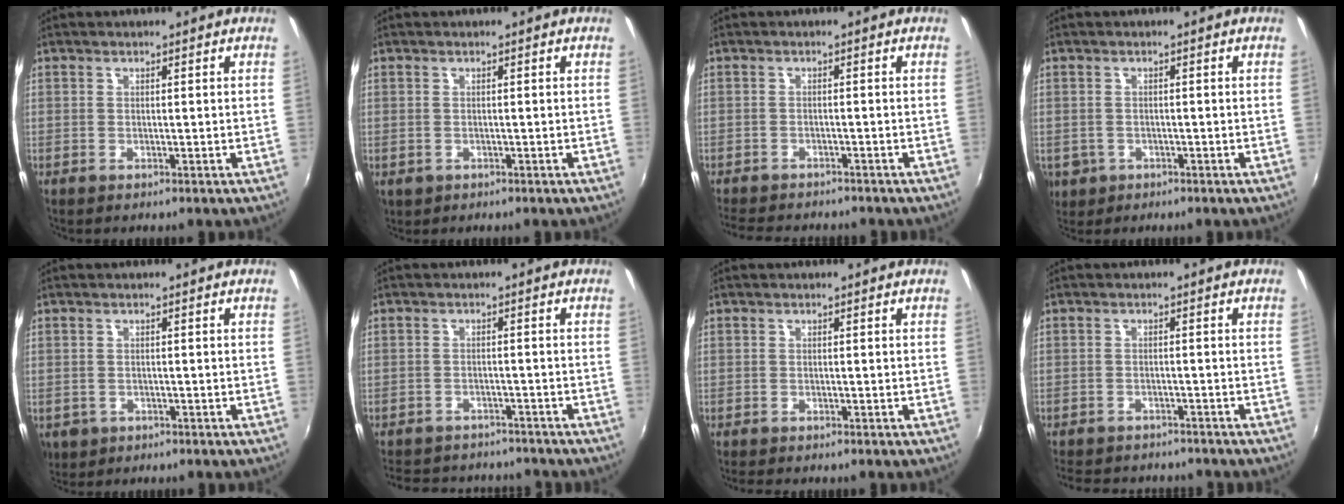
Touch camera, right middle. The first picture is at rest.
{"total": 1.5, "force": [-0.3, 1.4, 0.5], "torque": [-0.011, -0.004, -0.004]}
{"total": 7.5, "force": [-6.7, 2.2, 2.3], "torque": [-0.067, -0.015, -0.107]}
{"total": 6.2, "force": [-1.9, 5.4, 2.4], "torque": [-0.068, -0.007, -0.022]}
{"total": 4.7, "force": [-1.5, 4.0, 2.0], "torque": [-0.047, -0.009, -0.017]}
{"total": 12.3, "force": [-10.7, 4.8, 3.8], "torque": [-0.097, 0.006, -0.152]}
{"total": 1.4, "force": [-1.2, 0.7, 0.2], "torque": [-0.010, -0.006, -0.024]}
{"total": 10.7, "force": [-9.3, 4.1, 3.3], "torque": [-0.086, -0.006, -0.135]}